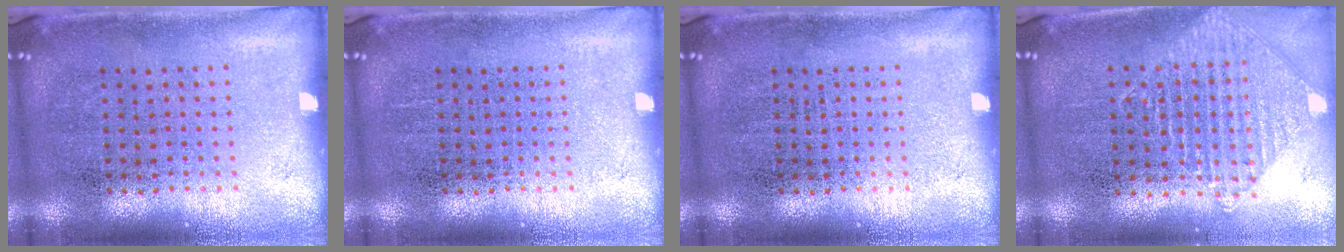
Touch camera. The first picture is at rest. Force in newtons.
{"total": 0.0}
{"total": 0.0}
{"total": 1.0, "press": 1.0, "slide": 0.1}